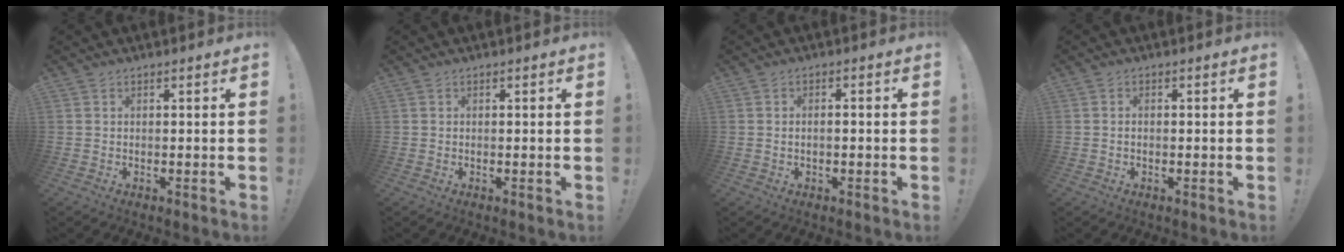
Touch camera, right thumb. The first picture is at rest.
{"total": 0.7, "force": [0.2, -0.3, 0.6], "torque": [-0.005, -0.004, 0.002]}
{"total": 1.5, "force": [-0.6, 0.5, 1.3], "torque": [-0.023, 0.006, -0.011]}
{"total": 0.9, "force": [-0.1, 0.5, 0.7], "torque": [-0.016, 0.003, -0.001]}